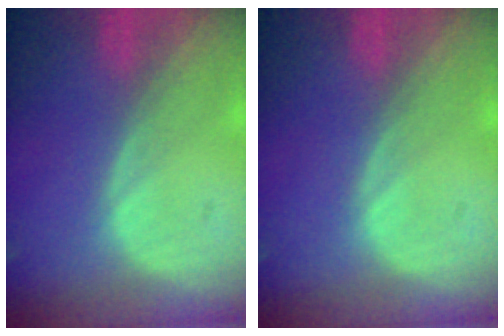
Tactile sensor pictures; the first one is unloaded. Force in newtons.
{"total": 0.0}